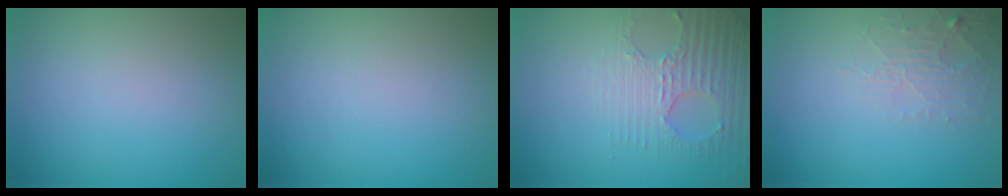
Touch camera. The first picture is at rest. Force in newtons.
{"total": 0.0}
{"total": 2.8, "press": 2.7, "slide": 0.9}
{"total": 2.2, "press": 2.2, "slide": 0.5}